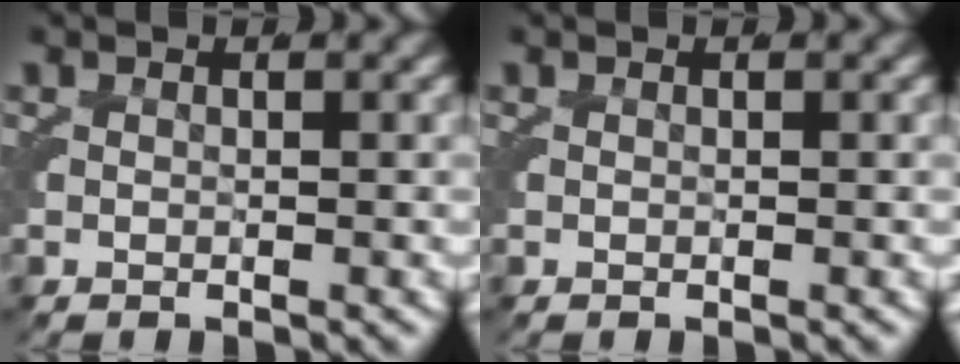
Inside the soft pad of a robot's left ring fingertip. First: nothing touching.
{"total": 0.0}